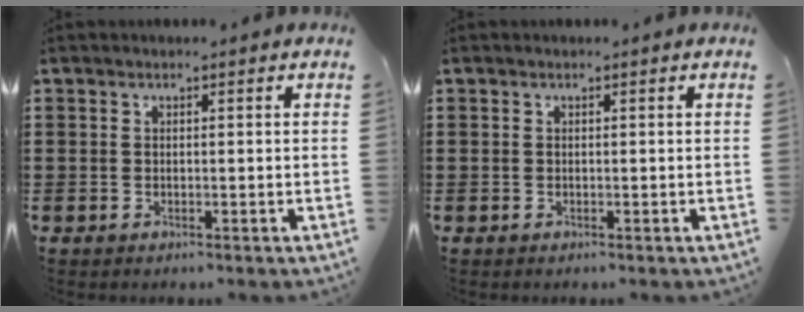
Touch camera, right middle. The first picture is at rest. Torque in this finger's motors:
{"motor_torque": [-0.31, -0.23, -0.01, 0.01]}